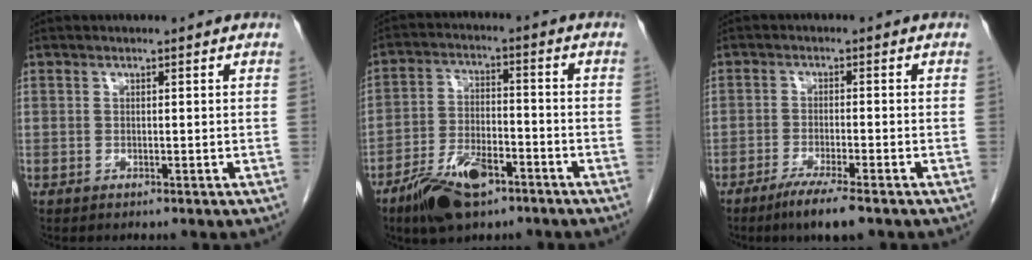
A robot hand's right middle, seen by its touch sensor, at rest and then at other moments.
{"total": 10.2, "force": [-6.4, 4.0, 6.9], "torque": [-0.135, -0.003, -0.113]}
{"total": 5.9, "force": [-4.1, 0.2, 4.2], "torque": [-0.075, -0.014, -0.068]}